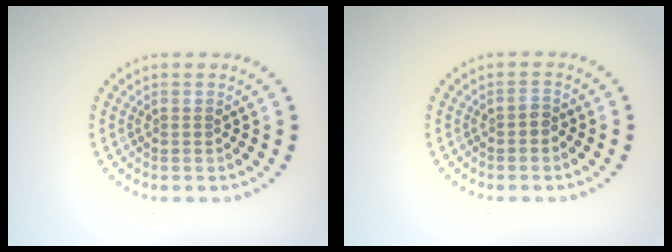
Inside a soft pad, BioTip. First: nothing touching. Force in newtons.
{"total": 0.8, "press": 0.7, "slide": 0.4}